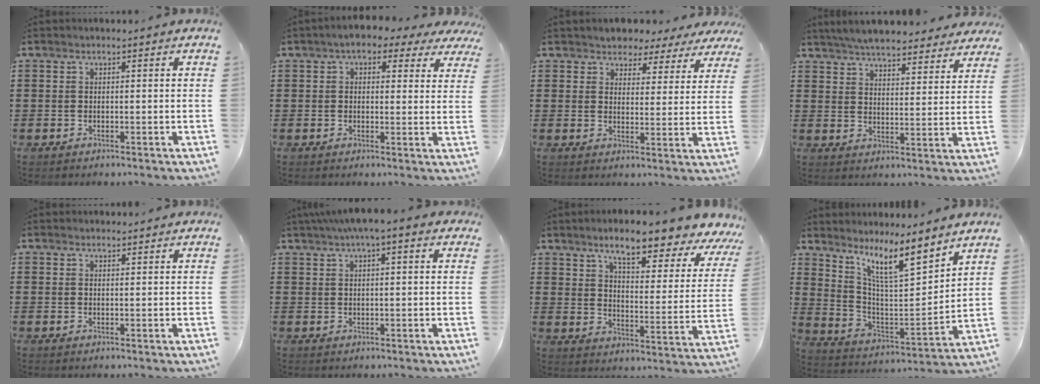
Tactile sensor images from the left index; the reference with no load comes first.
{"total": 4.0, "force": [2.8, 1.7, 2.3], "torque": [-0.048, 0.000, 0.045]}
{"total": 3.6, "force": [3.3, 1.5, -0.2], "torque": [-0.020, -0.013, 0.056]}
{"total": 5.8, "force": [5.6, 0.2, 1.4], "torque": [-0.050, -0.024, 0.102]}
{"total": 0.8, "force": [0.7, 0.2, 0.1], "torque": [-0.004, 0.000, 0.014]}
{"total": 3.3, "force": [1.7, 0.6, 2.7], "torque": [-0.055, 0.005, 0.031]}
{"total": 8.8, "force": [7.3, 0.9, 4.8], "torque": [-0.100, -0.046, 0.115]}
{"total": 9.9, "force": [7.7, 1.1, 6.2], "torque": [-0.139, -0.044, 0.130]}